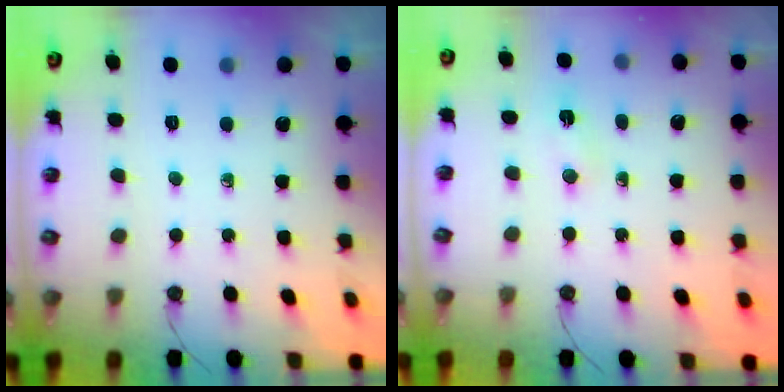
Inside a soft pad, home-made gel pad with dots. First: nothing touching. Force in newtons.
{"total": 2.1, "press": 1.6, "slide": 1.3}